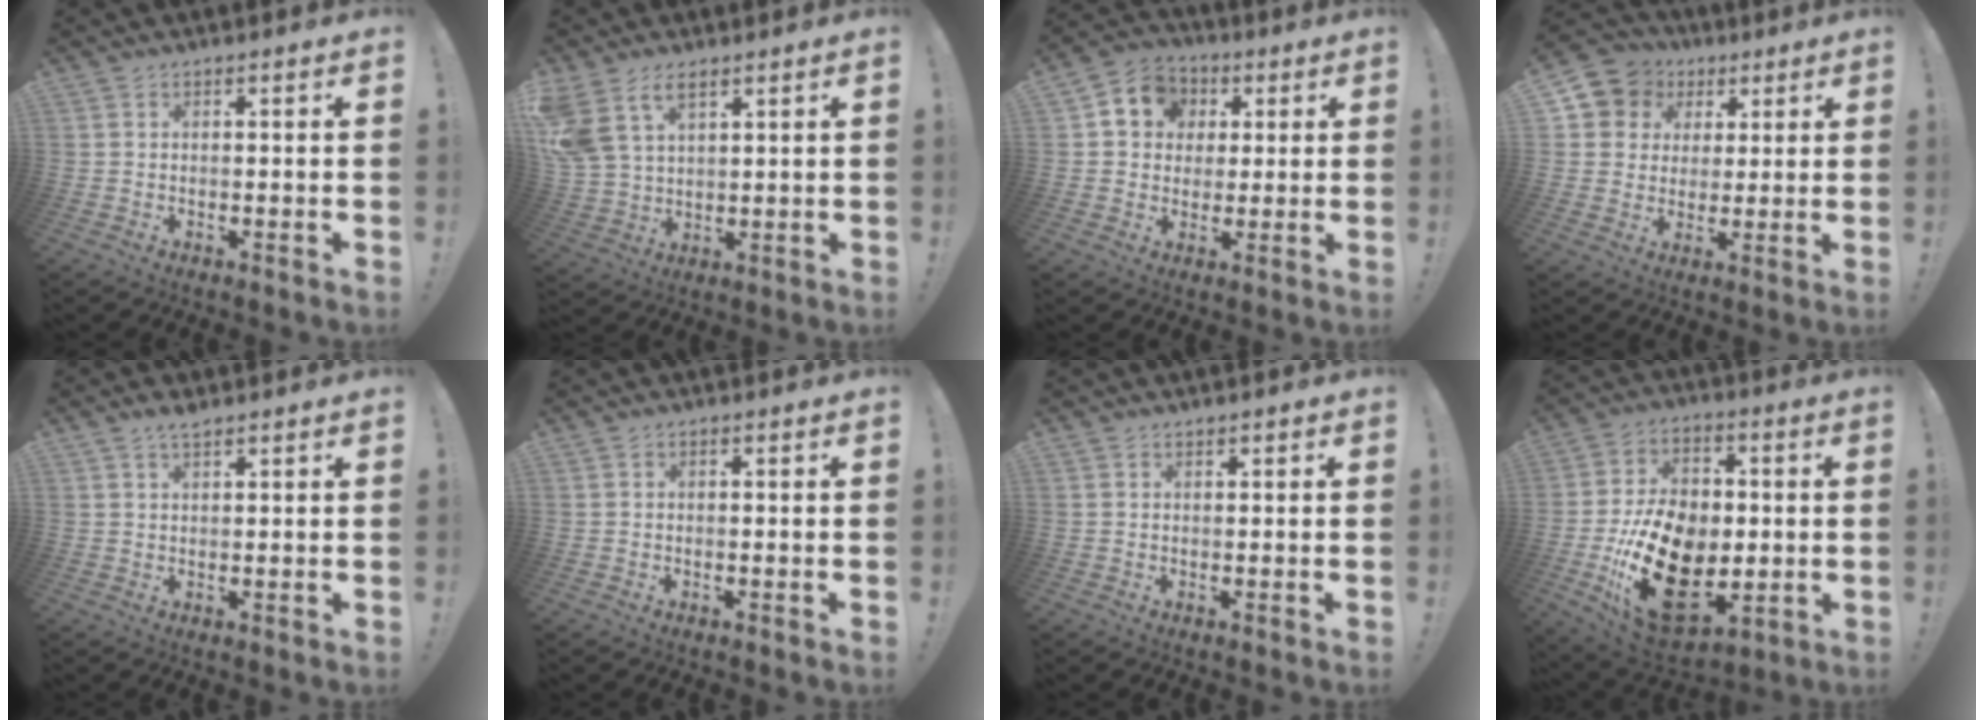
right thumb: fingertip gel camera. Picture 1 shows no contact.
{"total": 10.0, "force": [5.8, 6.0, 5.4], "torque": [-0.117, -0.023, 0.116]}
{"total": 9.8, "force": [2.4, 8.7, 3.7], "torque": [-0.049, 0.002, 0.050]}
{"total": 9.0, "force": [3.0, 8.2, 2.0], "torque": [-0.033, -0.014, 0.065]}
{"total": 2.9, "force": [2.2, 0.9, 1.7], "torque": [-0.028, -0.012, 0.038]}
{"total": 0.0}
{"total": 0.6, "force": [0.6, 0.2, 0.1], "torque": [0.003, -0.002, 0.010]}
{"total": 25.1, "force": [-5.5, 16.6, 17.9], "torque": [-0.329, 0.025, -0.075]}